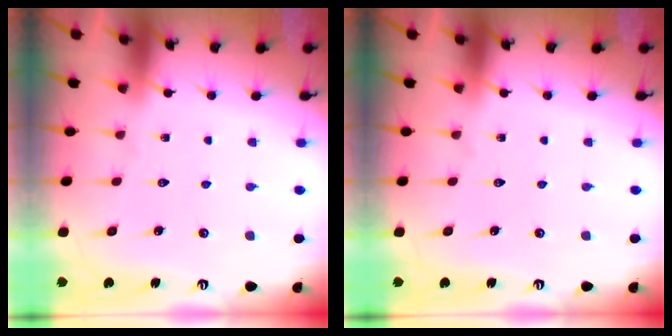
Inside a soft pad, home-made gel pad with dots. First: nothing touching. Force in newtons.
{"total": 0.0}